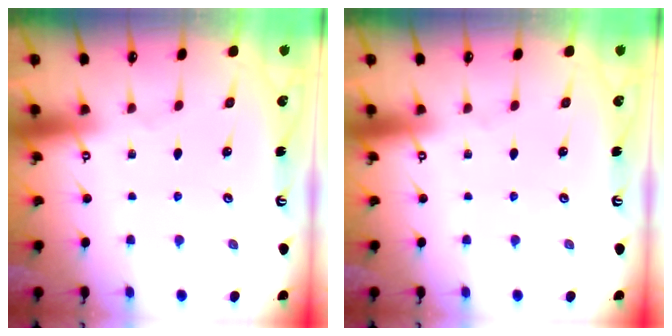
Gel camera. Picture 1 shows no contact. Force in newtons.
{"total": 0.0}